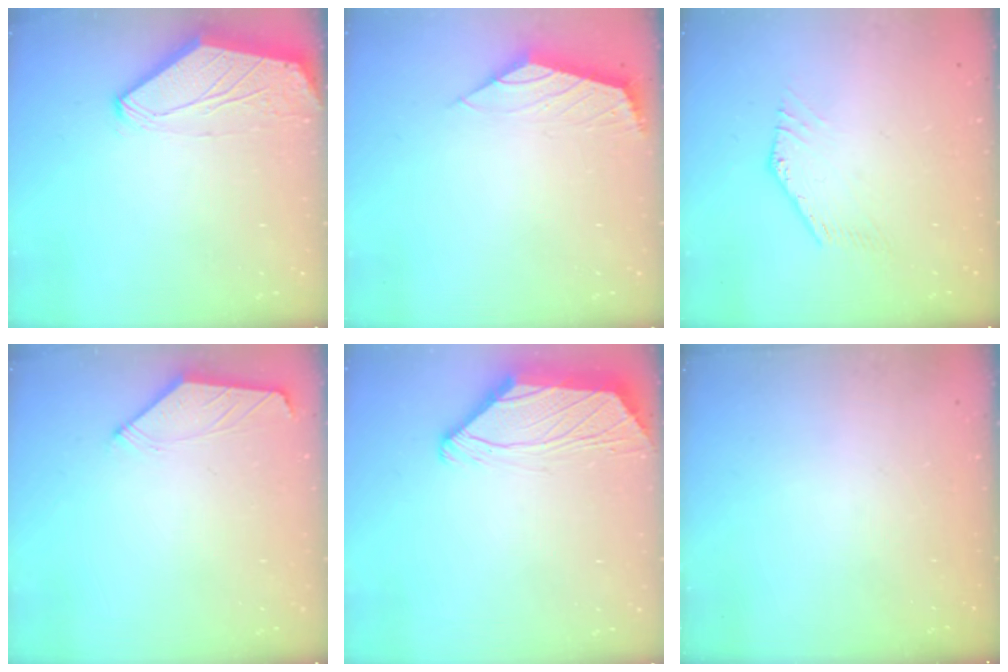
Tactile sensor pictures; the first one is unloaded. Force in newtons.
{"total": 1.8, "press": 1.7, "slide": 0.4}
{"total": 1.0, "press": 1.0, "slide": 0.2}
{"total": 2.0, "press": 1.9, "slide": 0.5}
{"total": 2.0, "press": 2.0, "slide": 0.6}
{"total": 0.0}